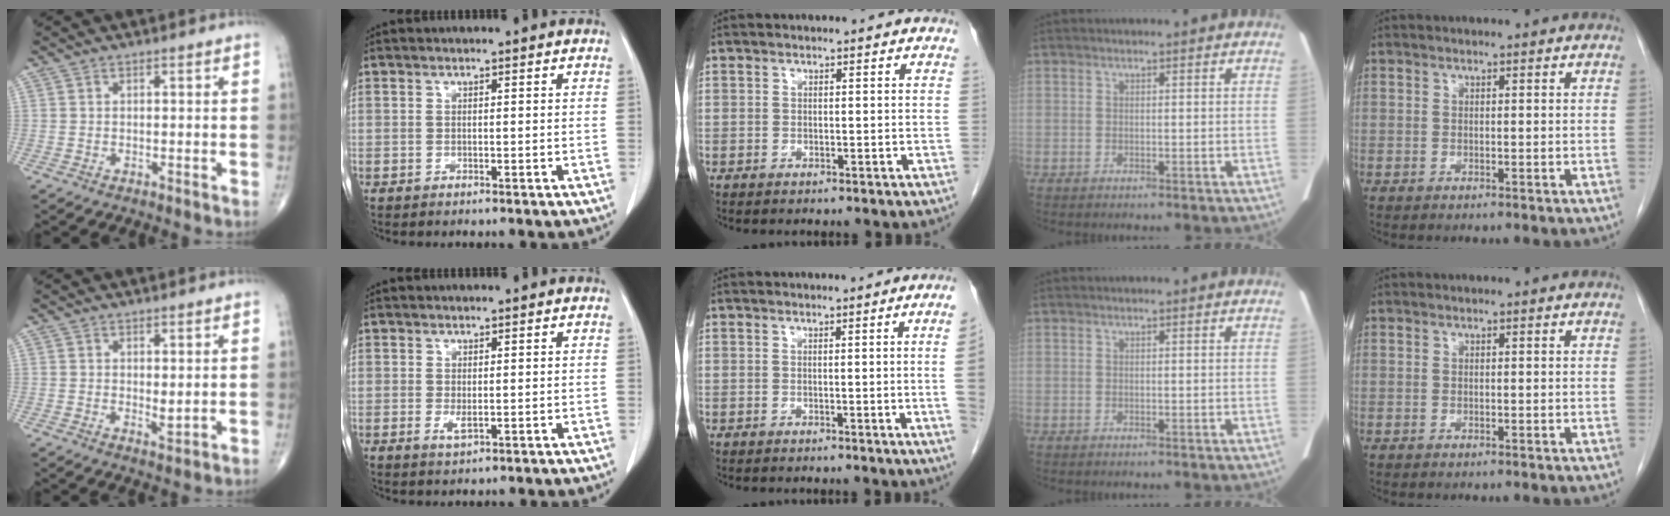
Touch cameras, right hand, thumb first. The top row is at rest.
{"thumb": {"total": 1.9, "force": [0.5, 0.7, 1.7], "torque": [-0.028, -0.010, 0.010]}, "index": {"total": 1.5, "force": [-0.1, 0.7, 1.3], "torque": [-0.023, -0.005, 0.002]}, "middle": {"total": 3.9, "force": [-0.4, -1.6, 3.5], "torque": [-0.044, -0.006, -0.005]}}